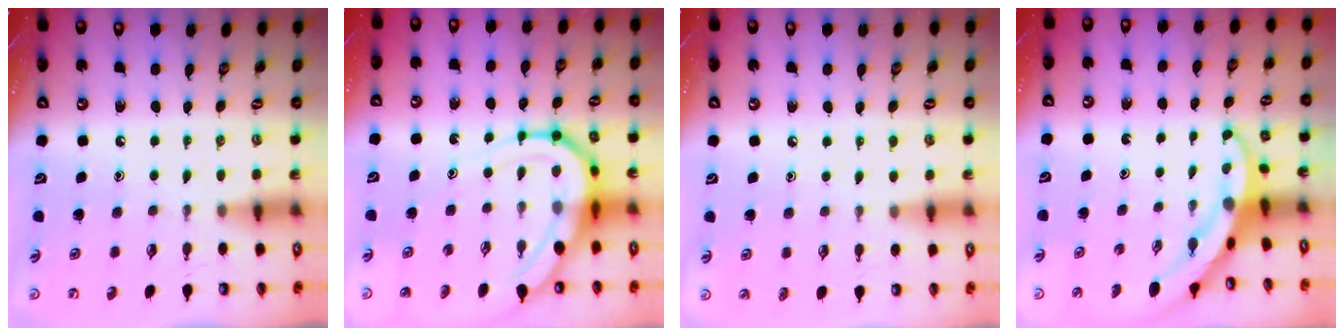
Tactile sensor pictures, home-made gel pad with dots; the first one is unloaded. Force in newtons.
{"total": 12.9, "press": 12.9, "slide": 1.2}
{"total": 3.1, "press": 3.1, "slide": 0.4}
{"total": 3.1, "press": 3.1, "slide": 0.3}